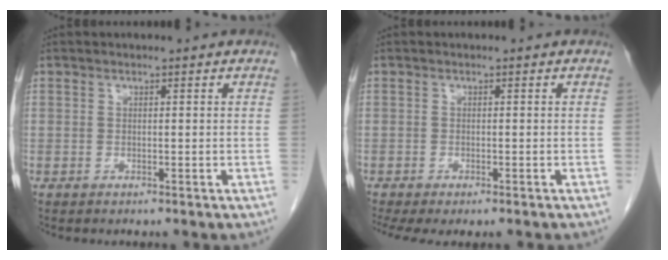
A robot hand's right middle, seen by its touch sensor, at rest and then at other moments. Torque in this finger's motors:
{"motor_torque": [0.90, -1.24, 0.28, 0.08]}